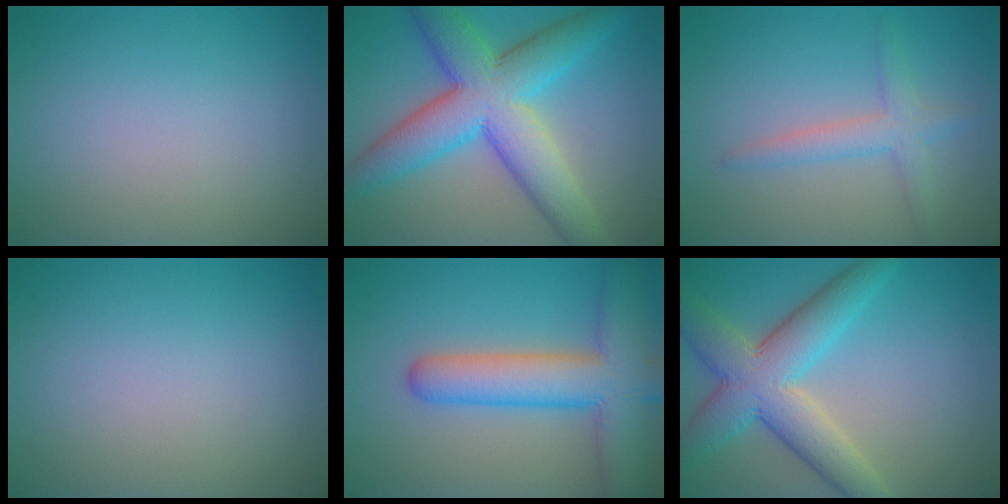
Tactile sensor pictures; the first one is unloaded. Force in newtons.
{"total": 10.0, "press": 10.0, "slide": 0.2}
{"total": 2.5, "press": 2.5, "slide": 0.1}
{"total": 0.0}
{"total": 8.0, "press": 8.0, "slide": 0.5}
{"total": 7.5, "press": 7.5, "slide": 0.2}